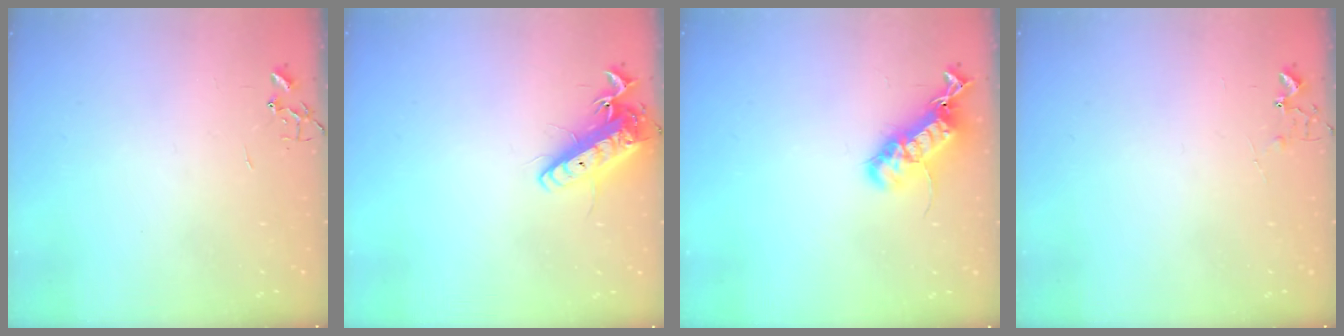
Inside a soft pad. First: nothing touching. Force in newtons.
{"total": 13.9, "press": 13.7, "slide": 2.5}
{"total": 18.4, "press": 18.4, "slide": 0.6}
{"total": 5.4, "press": 5.4, "slide": 0.7}